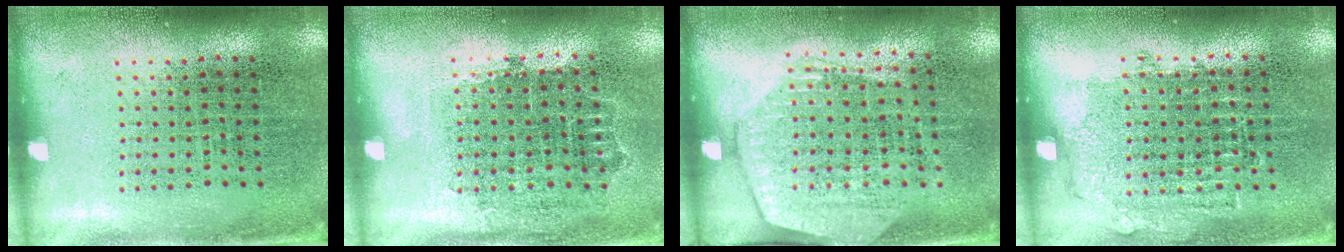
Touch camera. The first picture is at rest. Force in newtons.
{"total": 0.8, "press": 0.7, "slide": 0.3}
{"total": 1.5, "press": 1.4, "slide": 0.7}
{"total": 0.9, "press": 0.8, "slide": 0.4}